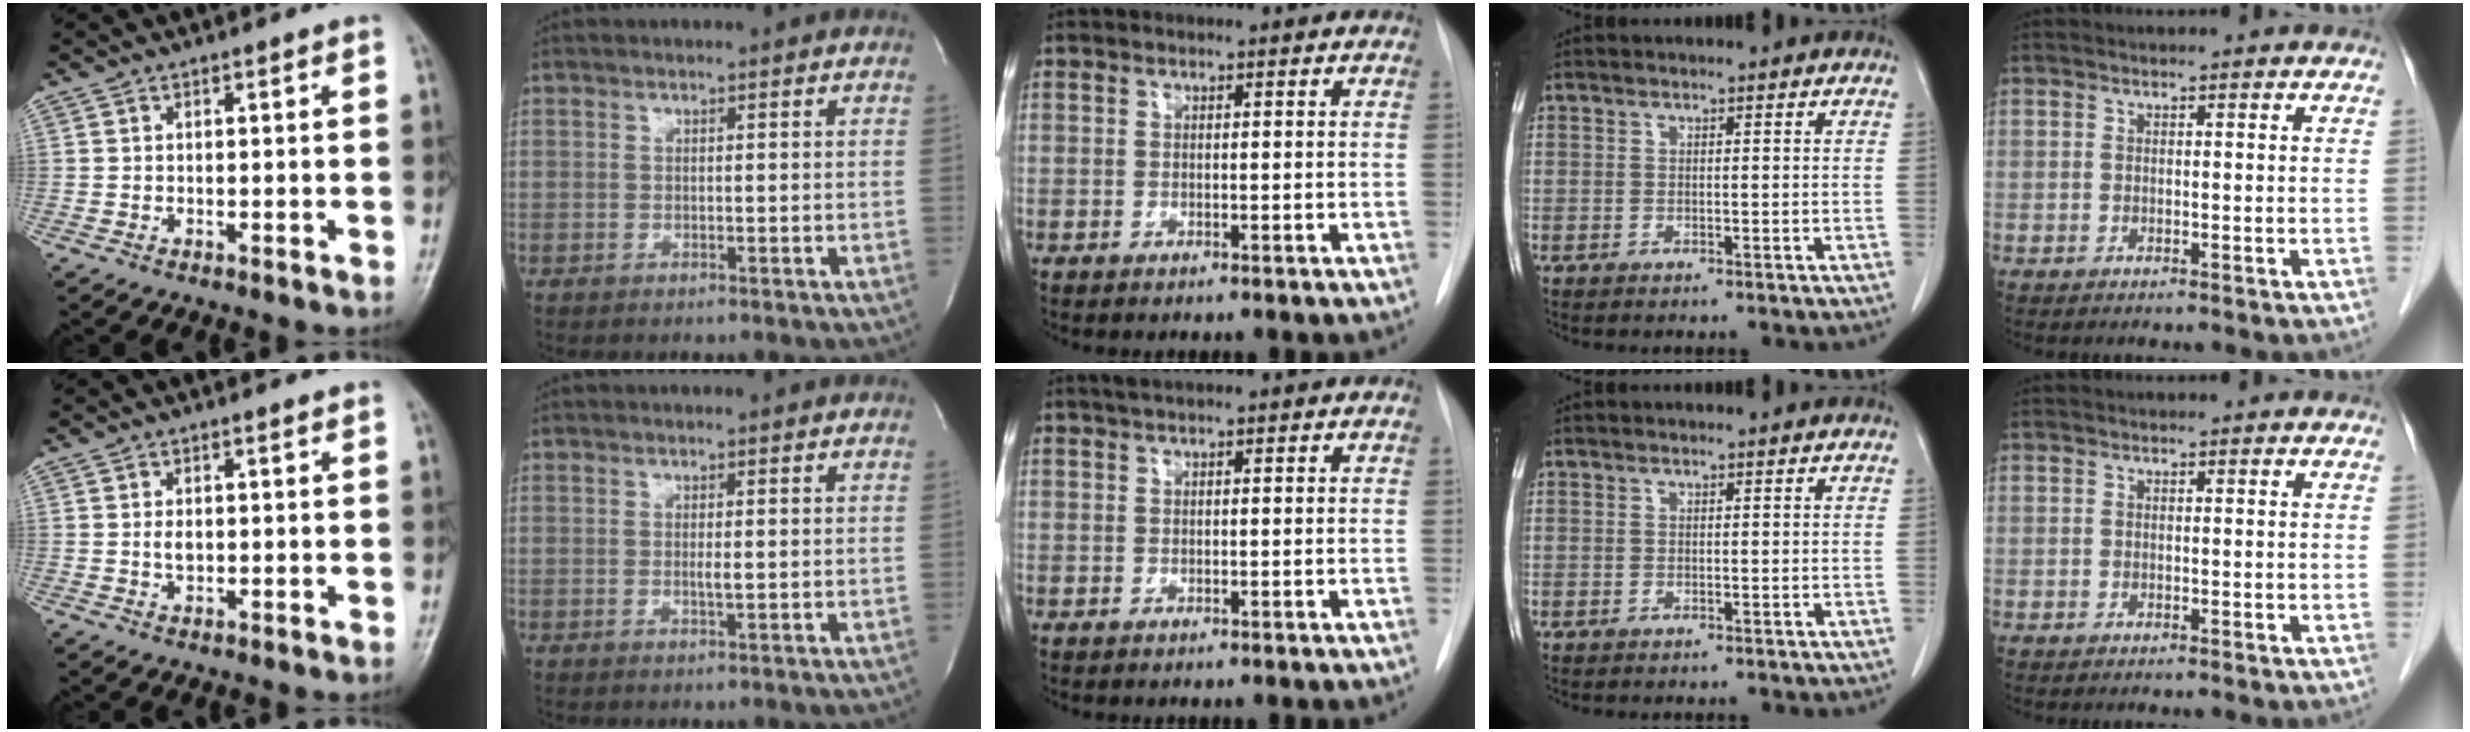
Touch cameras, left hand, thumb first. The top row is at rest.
{"thumb": {"total": 1.9, "force": [0.2, 1.1, 1.5], "torque": [-0.024, -0.002, 0.006]}, "index": {"total": 1.0, "force": [0.0, 0.0, 1.0], "torque": [-0.024, -0.003, 0.001]}, "middle": {"total": 1.3, "force": [1.0, 0.0, 0.9], "torque": [-0.020, 0.008, 0.019]}}